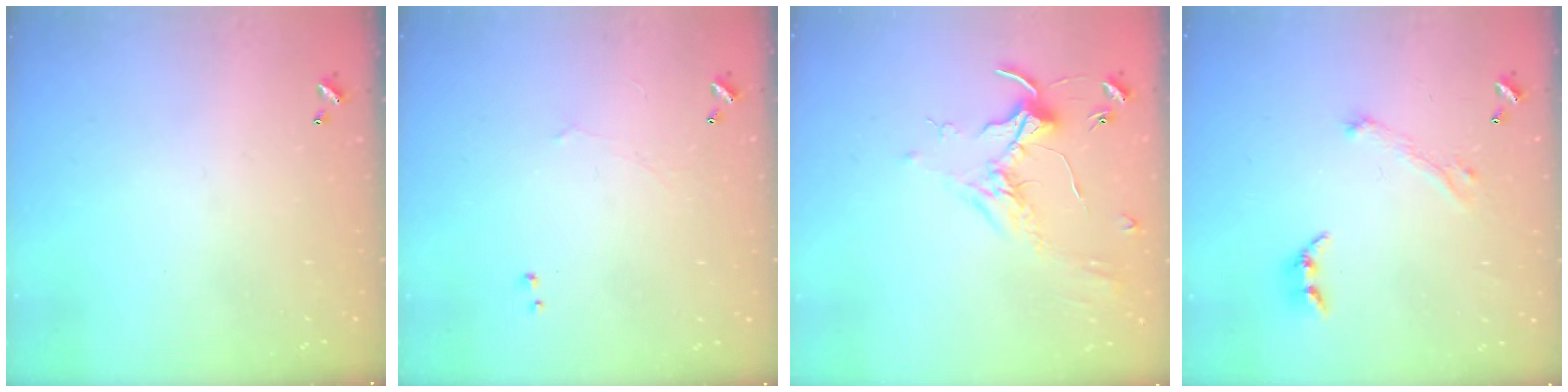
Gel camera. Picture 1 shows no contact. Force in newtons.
{"total": 0.7, "press": 0.1, "slide": 0.7}
{"total": 1.7, "press": 1.7, "slide": 0.4}
{"total": 2.9, "press": 2.8, "slide": 0.8}